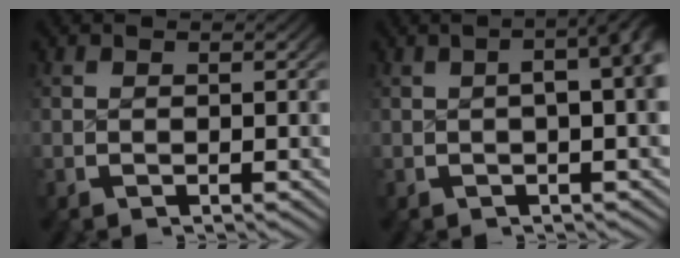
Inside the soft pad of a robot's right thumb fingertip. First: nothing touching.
{"total": 6.5, "force": [1.0, 3.0, 5.7], "torque": [-0.057, 0.020, 0.004]}